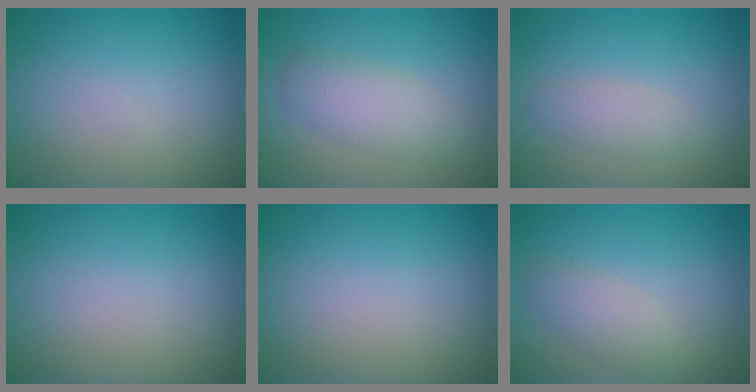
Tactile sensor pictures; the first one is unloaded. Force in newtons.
{"total": 3.4, "press": 3.4, "slide": 0.1}
{"total": 1.8, "press": 1.8, "slide": 0.0}
{"total": 0.0}
{"total": 0.0}
{"total": 2.2, "press": 2.2, "slide": 0.0}